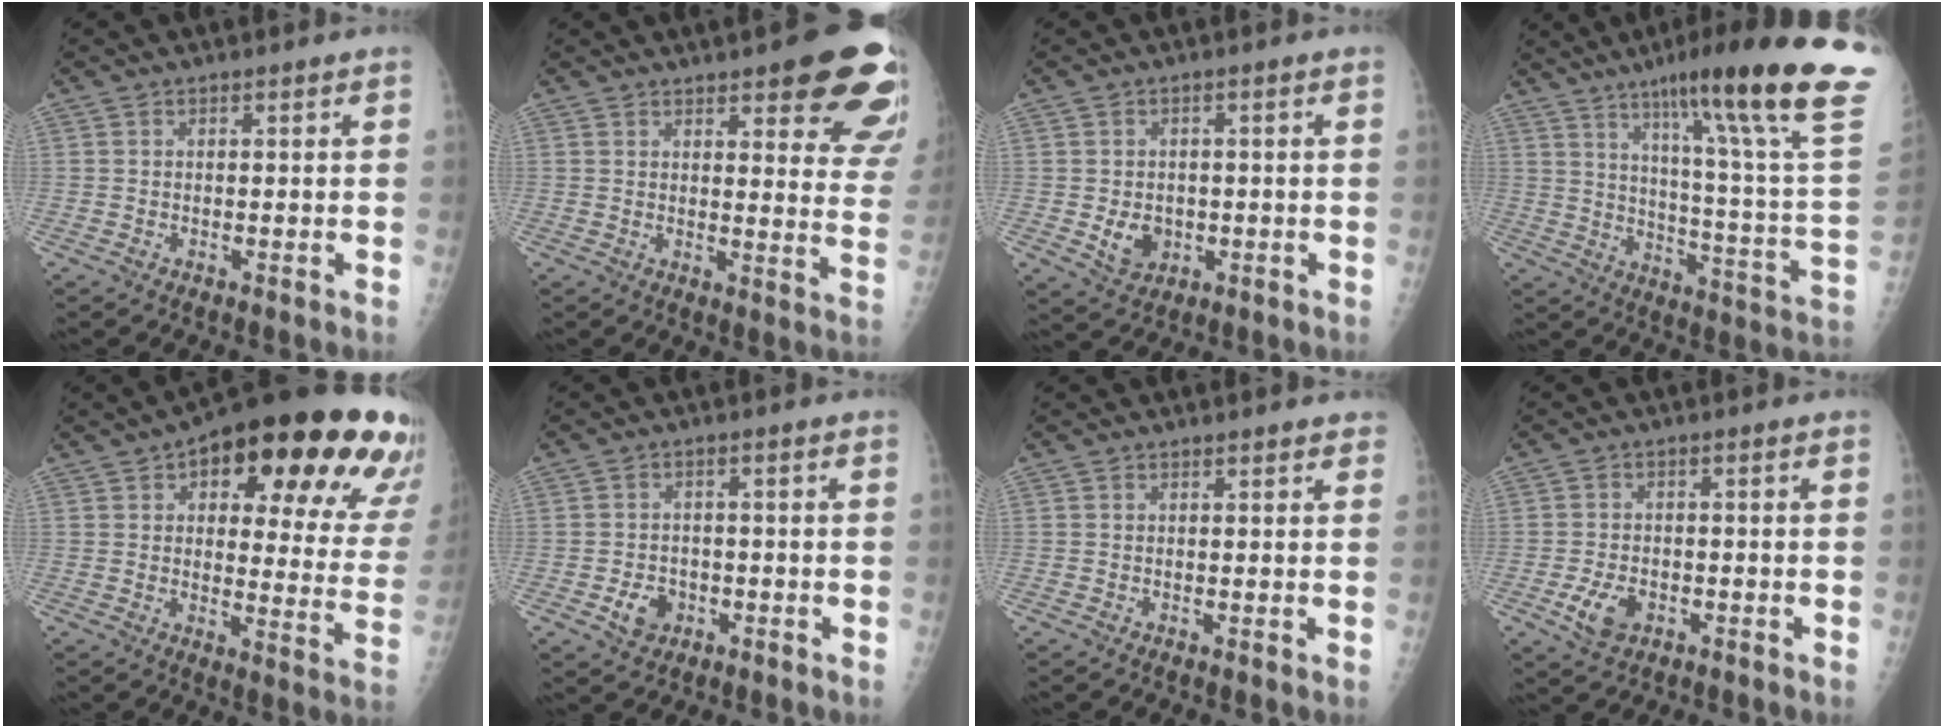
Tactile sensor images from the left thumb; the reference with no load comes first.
{"total": 17.9, "force": [11.1, 5.1, 13.1], "torque": [-0.125, -0.049, 0.121]}
{"total": 5.0, "force": [-0.8, 4.0, 2.8], "torque": [-0.028, 0.000, -0.003]}
{"total": 29.3, "force": [17.9, 2.1, 23.1], "torque": [-0.305, -0.075, 0.258]}
{"total": 28.7, "force": [15.3, 10.6, 21.9], "torque": [-0.233, -0.020, 0.194]}
{"total": 4.6, "force": [-1.8, 3.6, 2.2], "torque": [-0.022, 0.008, -0.025]}
{"total": 1.8, "force": [1.5, 0.6, 0.8], "torque": [0.002, 0.001, 0.013]}
{"total": 5.3, "force": [-2.1, 3.4, 3.4], "torque": [-0.063, 0.005, -0.034]}